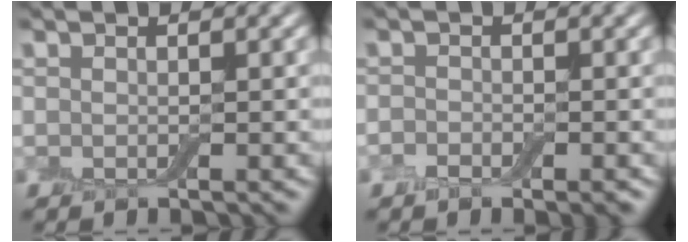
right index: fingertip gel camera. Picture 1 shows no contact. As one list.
[{"total": 1.7, "force": [-1.0, 0.8, 1.0], "torque": [-0.014, -0.002, -0.020]}]